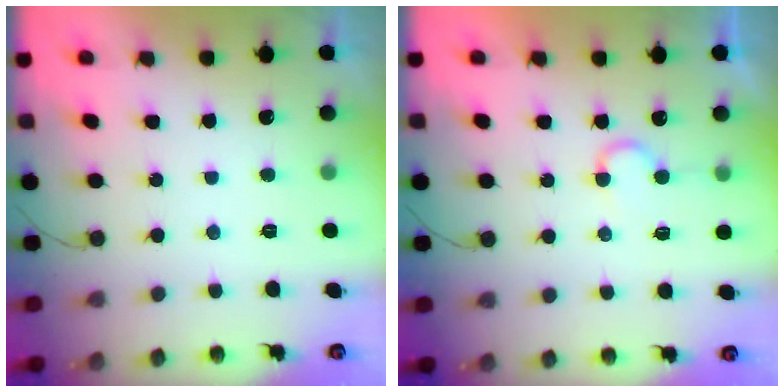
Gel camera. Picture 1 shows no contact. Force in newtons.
{"total": 5.6, "press": 5.6, "slide": 0.4}